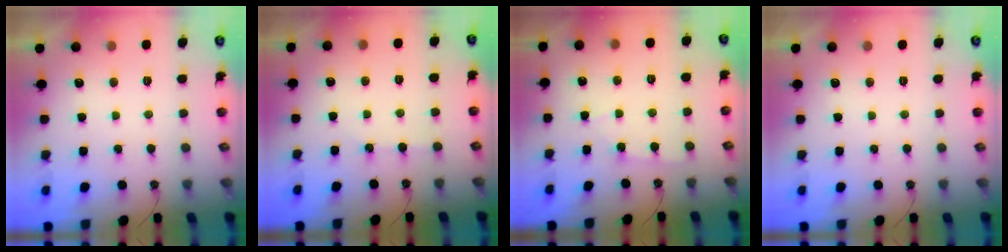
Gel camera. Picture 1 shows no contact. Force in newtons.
{"total": 1.3, "press": 1.2, "slide": 0.3}
{"total": 3.6, "press": 3.5, "slide": 0.6}
{"total": 0.0}